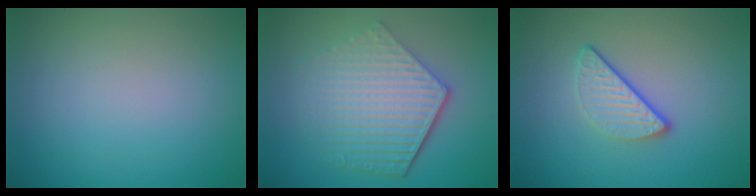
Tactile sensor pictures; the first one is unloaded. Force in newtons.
{"total": 6.1, "press": 4.4, "slide": 4.3}
{"total": 3.0, "press": 2.3, "slide": 1.9}